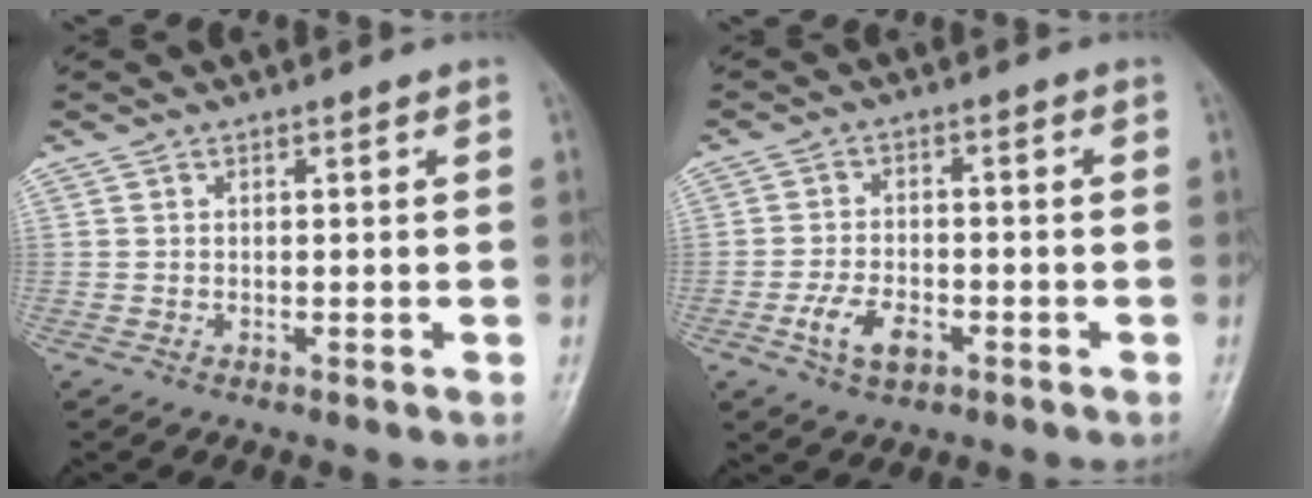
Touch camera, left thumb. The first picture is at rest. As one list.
[{"total": 6.4, "force": [-2.9, 3.6, 4.4], "torque": [-0.080, 0.014, -0.053]}]